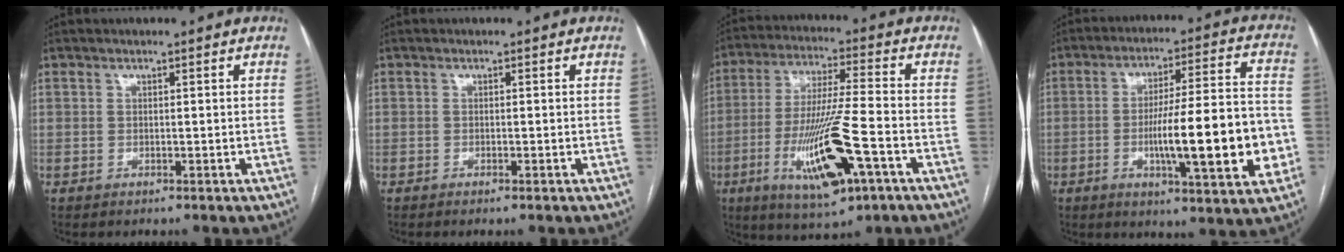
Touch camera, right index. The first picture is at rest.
{"total": 0.6, "force": [-0.4, -0.1, 0.4], "torque": [-0.008, -0.001, -0.004]}
{"total": 15.8, "force": [-5.9, 1.8, 14.5], "torque": [-0.288, -0.021, -0.098]}
{"total": 18.0, "force": [-3.9, 2.1, 17.4], "torque": [-0.255, 0.007, -0.054]}